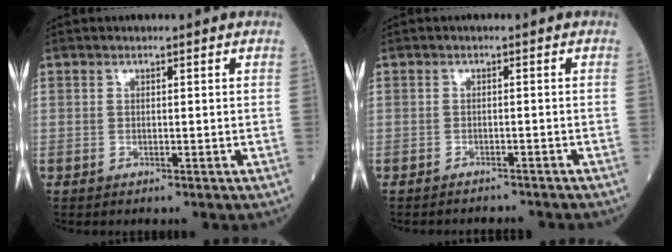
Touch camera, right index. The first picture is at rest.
{"total": 3.2, "force": [-3.2, 0.6, 0.3], "torque": [-0.004, -0.003, -0.041]}